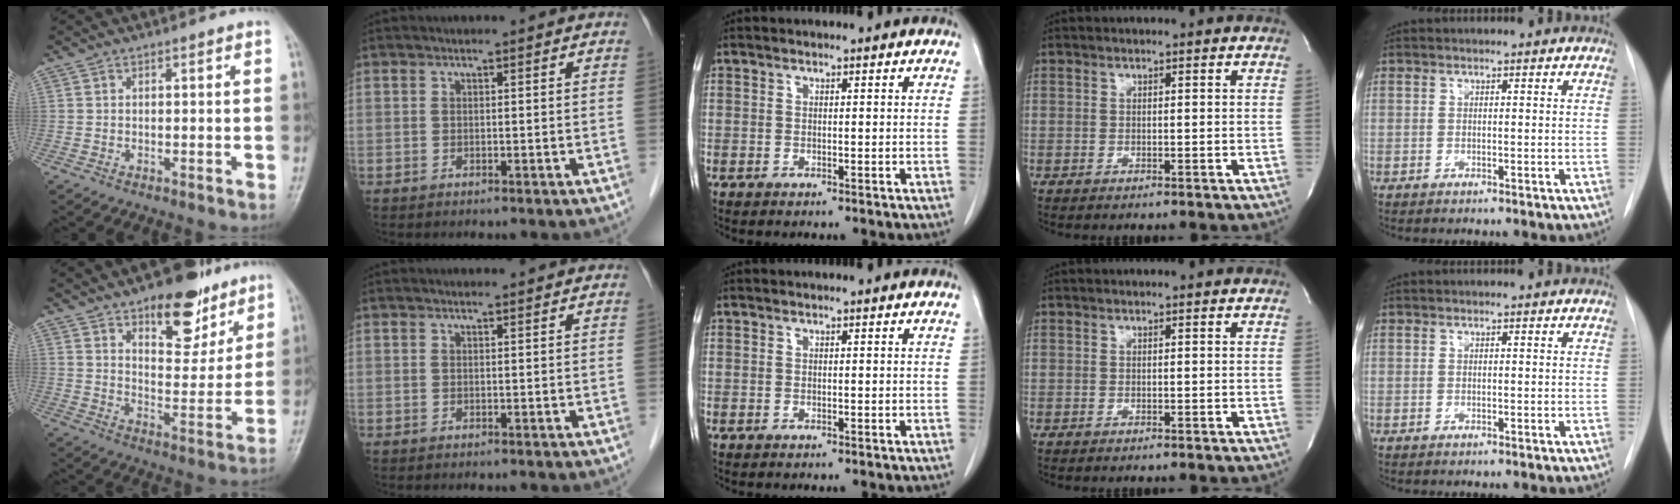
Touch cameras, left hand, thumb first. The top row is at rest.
{"thumb": {"total": 14.5, "force": [9.5, 6.8, 8.6], "torque": [-0.072, -0.059, 0.144]}, "index": {"total": 2.0, "force": [1.9, 0.0, 0.5], "torque": [-0.009, 0.008, 0.024]}}